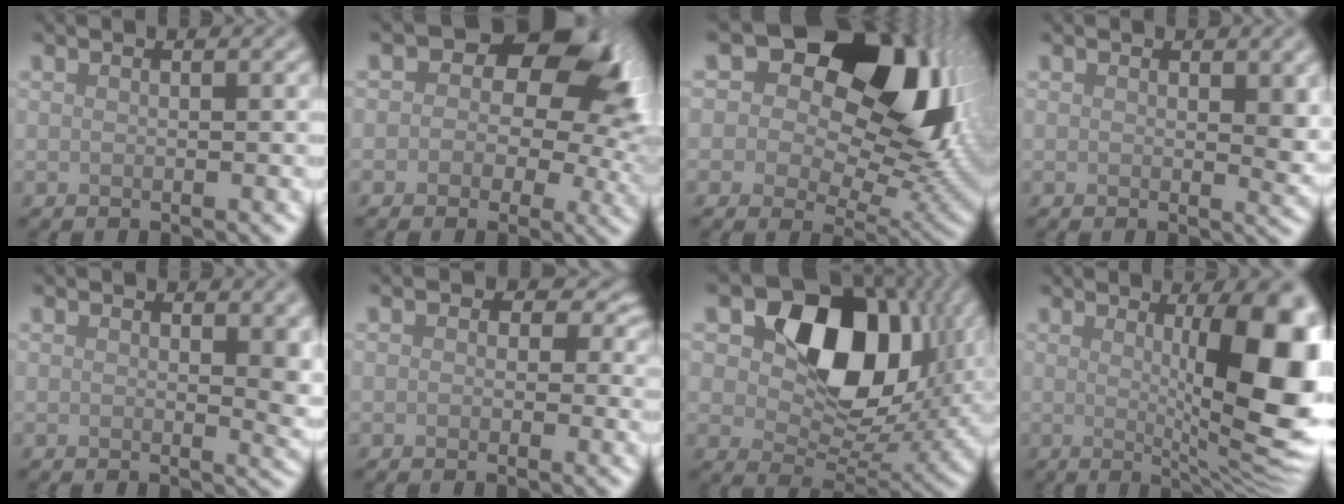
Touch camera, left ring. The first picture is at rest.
{"total": 10.5, "force": [3.0, 7.1, 7.2], "torque": [-0.064, 0.009, 0.032]}
{"total": 17.8, "force": [7.4, 11.1, 11.8], "torque": [-0.160, 0.054, 0.102]}
{"total": 2.5, "force": [0.7, 1.2, 2.1], "torque": [-0.021, -0.006, 0.010]}
{"total": 3.6, "force": [0.8, 1.6, 3.1], "torque": [-0.028, -0.004, 0.013]}
{"total": 4.3, "force": [1.2, 3.4, 2.4], "torque": [-0.025, 0.004, 0.004]}
{"total": 13.5, "force": [4.0, 9.1, 9.1], "torque": [-0.129, -0.001, 0.065]}
{"total": 12.4, "force": [1.0, 3.2, 11.9], "torque": [-0.138, -0.007, 0.021]}